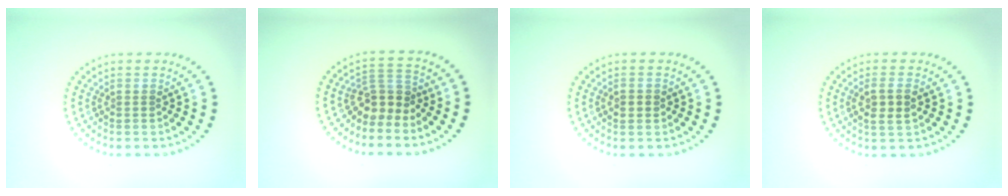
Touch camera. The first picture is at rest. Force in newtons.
{"total": 3.0, "press": 2.3, "slide": 1.9}
{"total": 1.6, "press": 1.6, "slide": 0.1}
{"total": 2.3, "press": 2.2, "slide": 0.7}